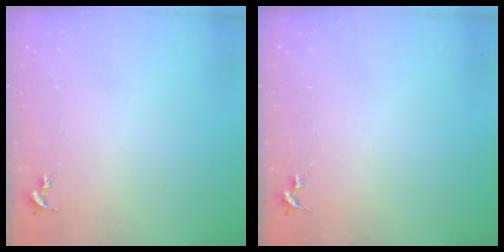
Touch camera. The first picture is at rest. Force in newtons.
{"total": 0.0}